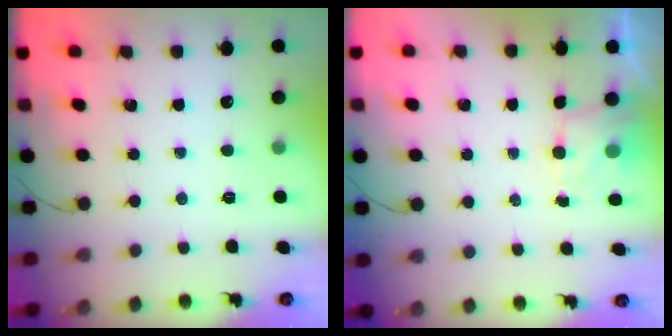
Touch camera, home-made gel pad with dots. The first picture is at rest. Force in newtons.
{"total": 4.0, "press": 3.8, "slide": 1.0}